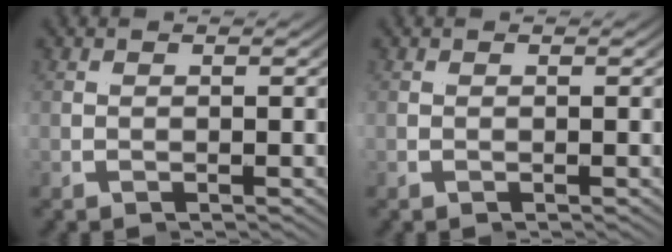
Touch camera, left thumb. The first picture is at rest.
{"total": 0.0}